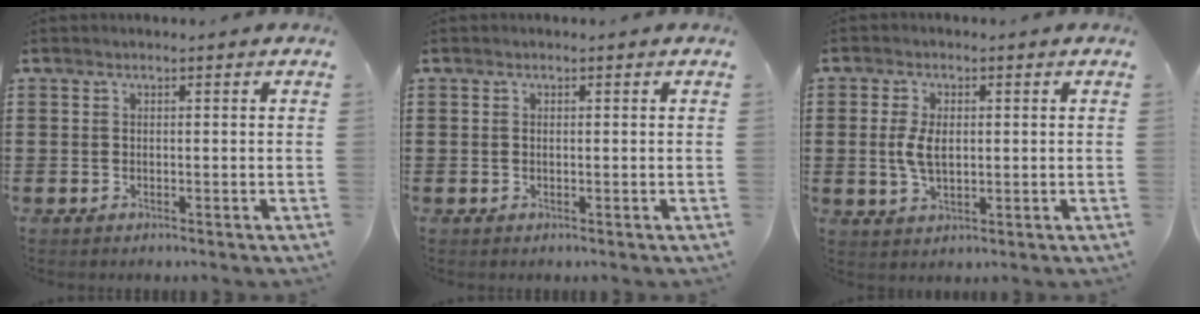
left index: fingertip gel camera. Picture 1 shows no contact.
{"total": 0.0}
{"total": 4.5, "force": [0.3, 2.4, 3.8], "torque": [-0.092, 0.002, 0.001]}